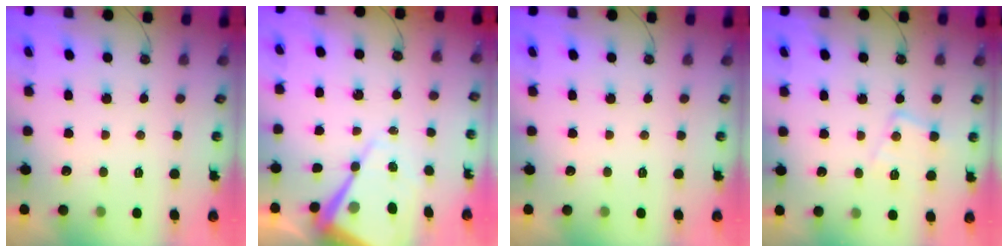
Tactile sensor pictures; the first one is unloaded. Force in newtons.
{"total": 14.1, "press": 14.0, "slide": 1.1}
{"total": 0.0}
{"total": 10.7, "press": 10.7, "slide": 0.7}